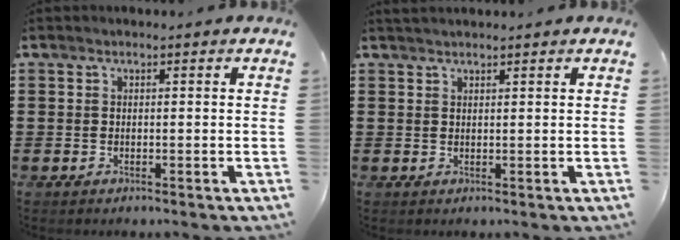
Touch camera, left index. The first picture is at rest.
{"total": 1.0, "force": [1.0, 0.0, 0.2], "torque": [-0.005, 0.000, 0.019]}